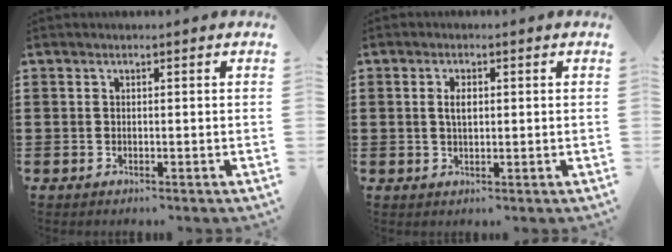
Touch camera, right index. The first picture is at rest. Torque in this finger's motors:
{"motor_torque": [1.03, 1.10, 0.37, 0.11]}